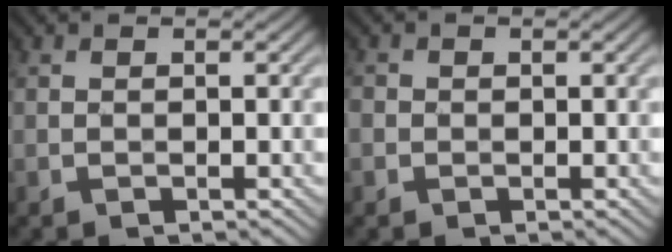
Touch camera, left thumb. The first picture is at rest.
{"total": 1.1, "force": [-0.4, 1.1, 0.0], "torque": [0.002, -0.005, -0.009]}